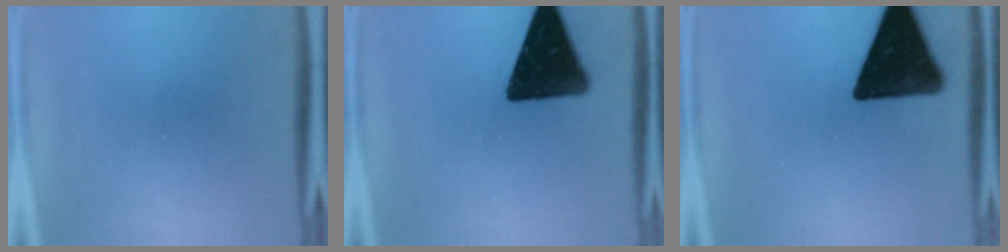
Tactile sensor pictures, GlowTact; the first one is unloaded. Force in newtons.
{"total": 15.9}
{"total": 16.8}